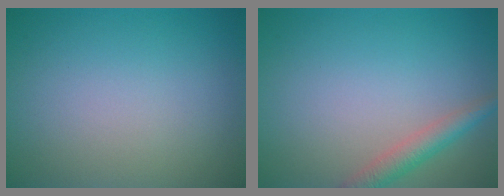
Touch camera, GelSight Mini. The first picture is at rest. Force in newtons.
{"total": 2.6, "press": 2.6, "slide": 0.2}